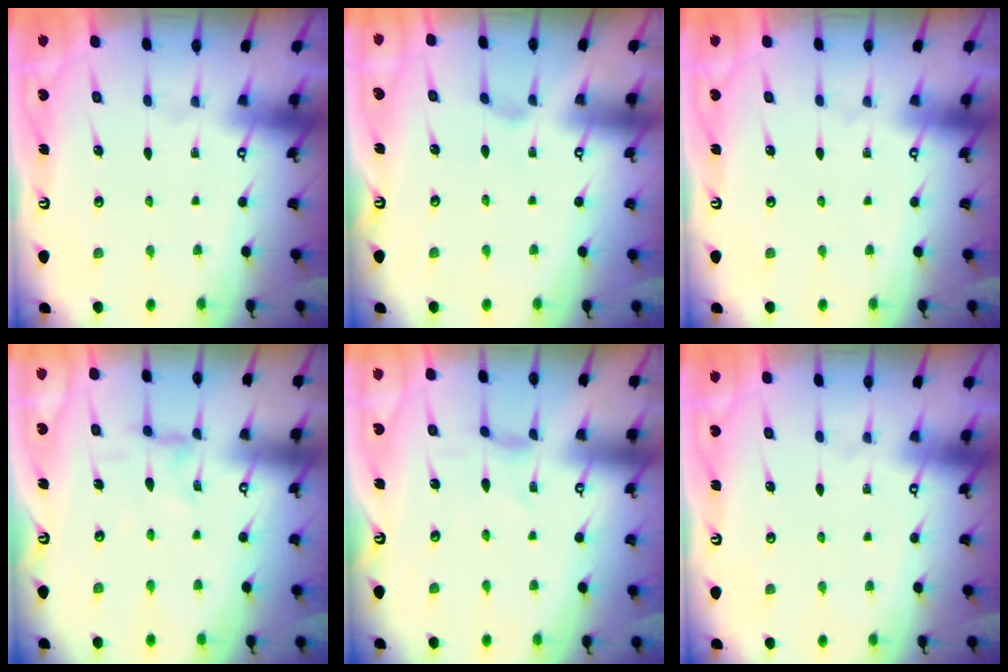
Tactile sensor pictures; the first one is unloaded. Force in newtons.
{"total": 0.6, "press": 0.5, "slide": 0.2}
{"total": 0.0}
{"total": 0.9, "press": 0.8, "slide": 0.3}
{"total": 0.0}
{"total": 0.0}